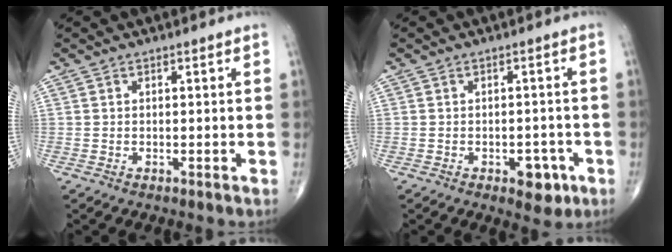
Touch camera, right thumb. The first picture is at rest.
{"total": 4.5, "force": [-2.1, 2.5, 3.1], "torque": [-0.020, 0.010, -0.022]}